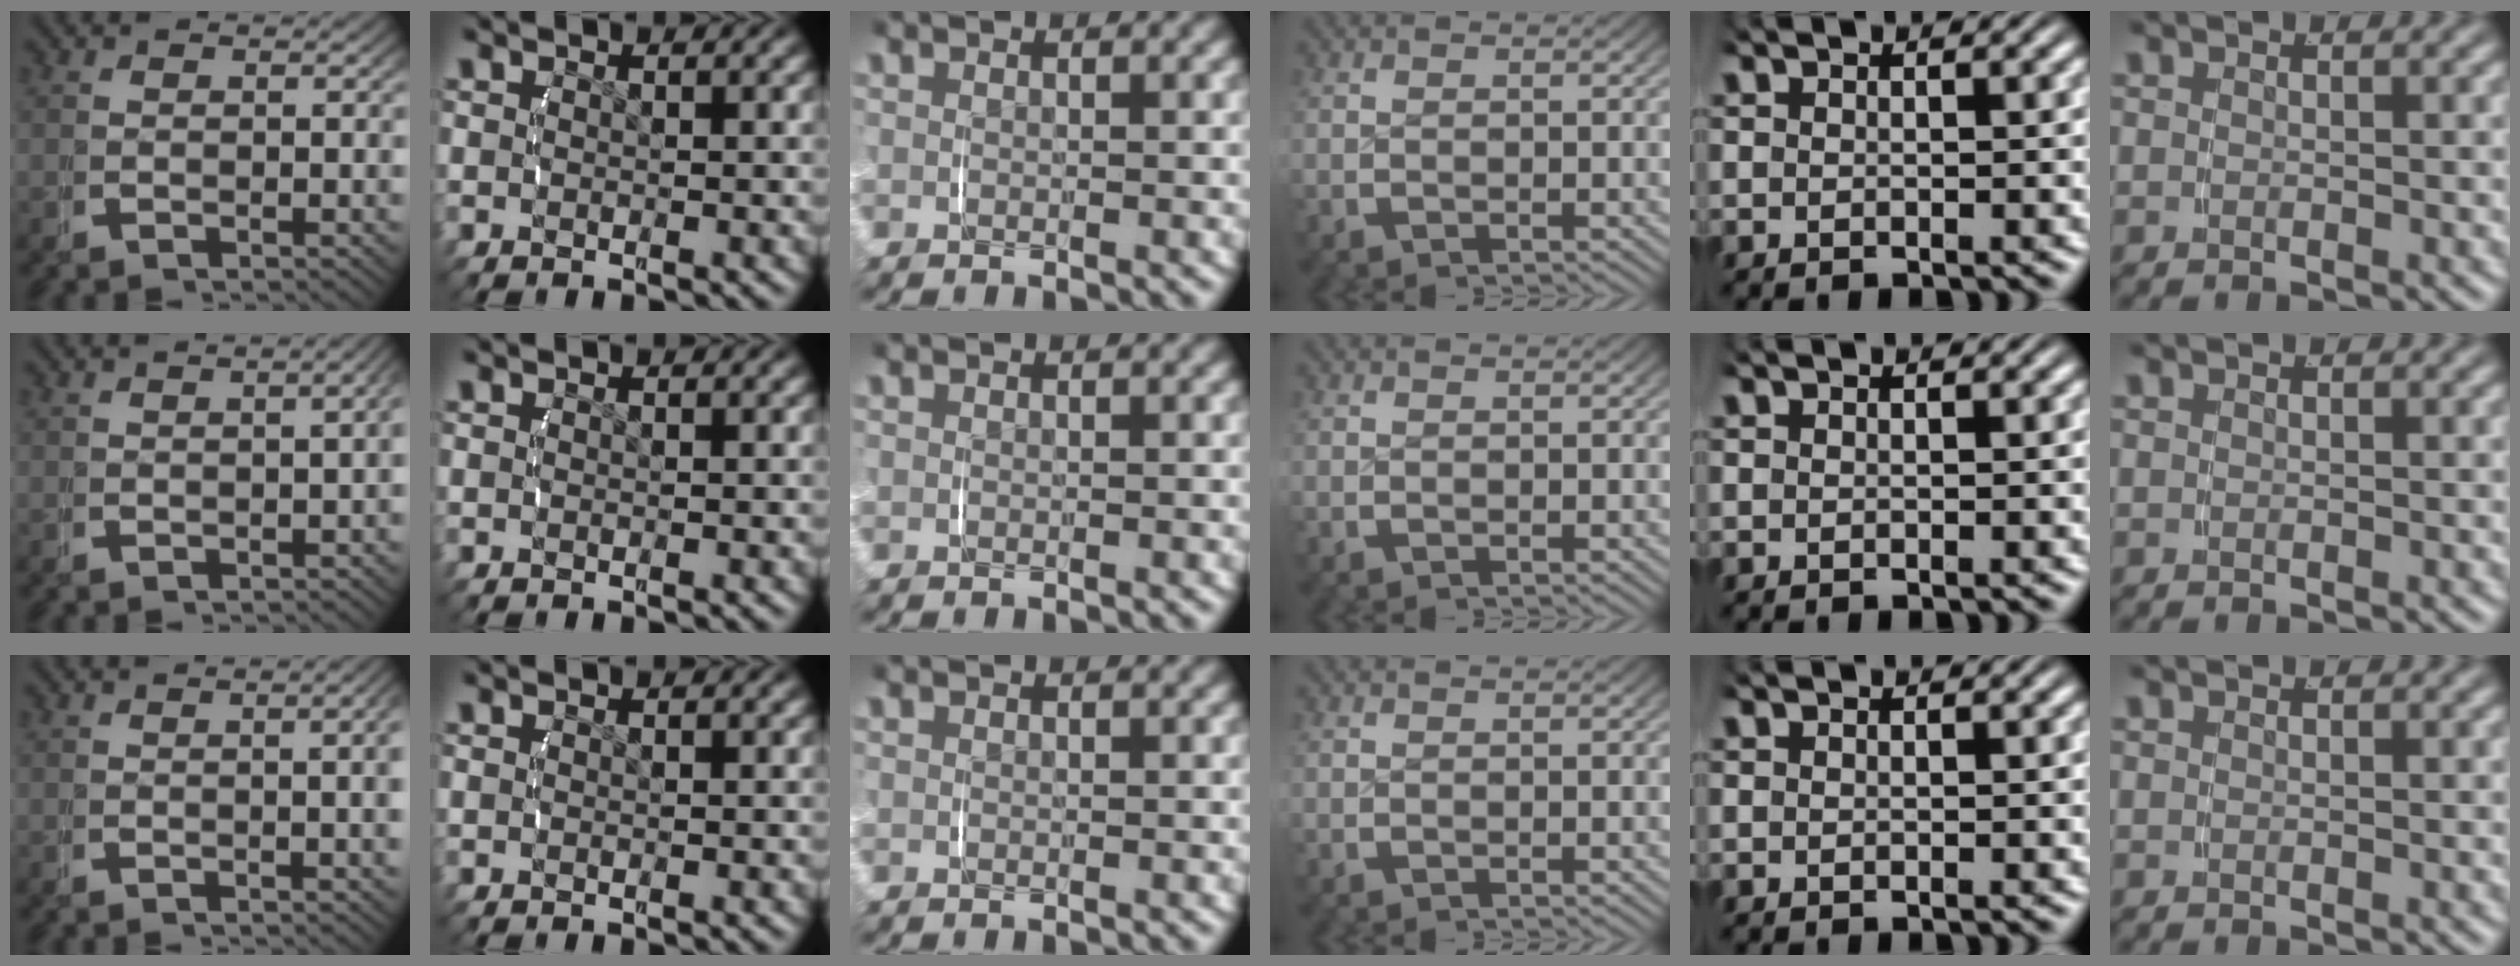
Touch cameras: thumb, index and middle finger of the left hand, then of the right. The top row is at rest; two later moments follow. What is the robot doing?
{"motion": "lift_and_place", "object": "jewelry box"}